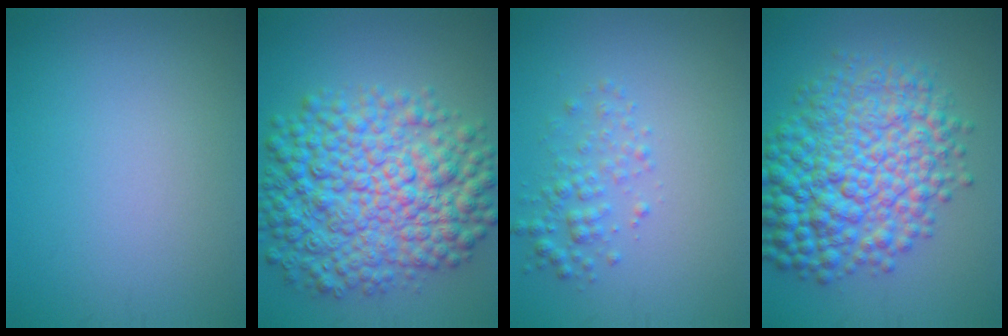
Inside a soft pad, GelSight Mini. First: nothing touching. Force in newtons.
{"total": 11.3, "press": 11.3, "slide": 0.1}
{"total": 2.3, "press": 2.3, "slide": 0.1}
{"total": 11.0, "press": 11.0, "slide": 0.1}